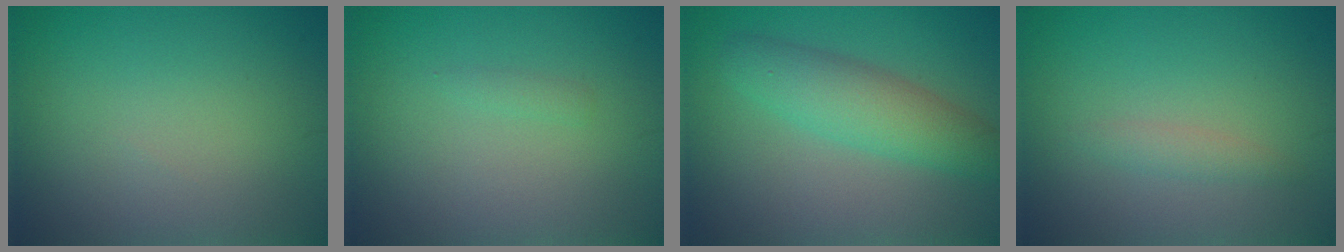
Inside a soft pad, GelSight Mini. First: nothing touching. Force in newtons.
{"total": 0.6, "press": 0.6, "slide": 0.1}
{"total": 4.6, "press": 4.6, "slide": 0.1}
{"total": 1.2, "press": 1.2, "slide": 0.0}